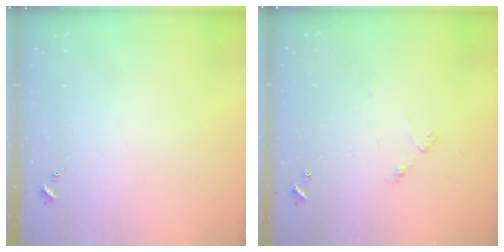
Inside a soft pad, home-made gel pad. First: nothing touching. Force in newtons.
{"total": 4.9, "press": 4.8, "slide": 0.3}